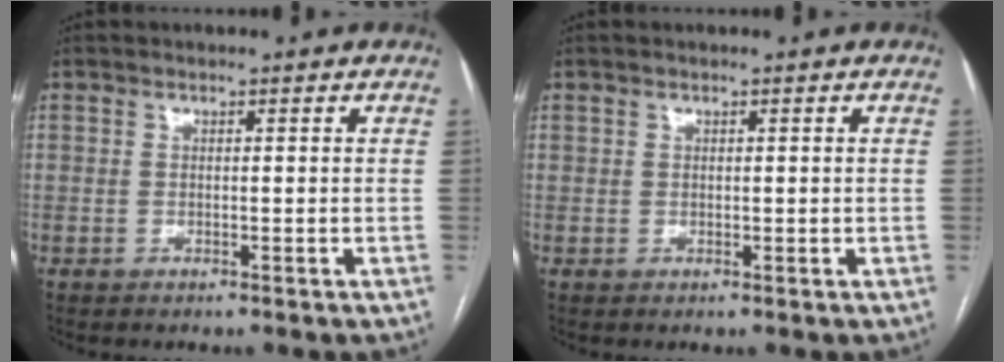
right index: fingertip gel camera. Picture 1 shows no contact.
{"total": 0.7, "force": [0.4, 0.6, 0.2], "torque": [0.002, 0.000, 0.008]}